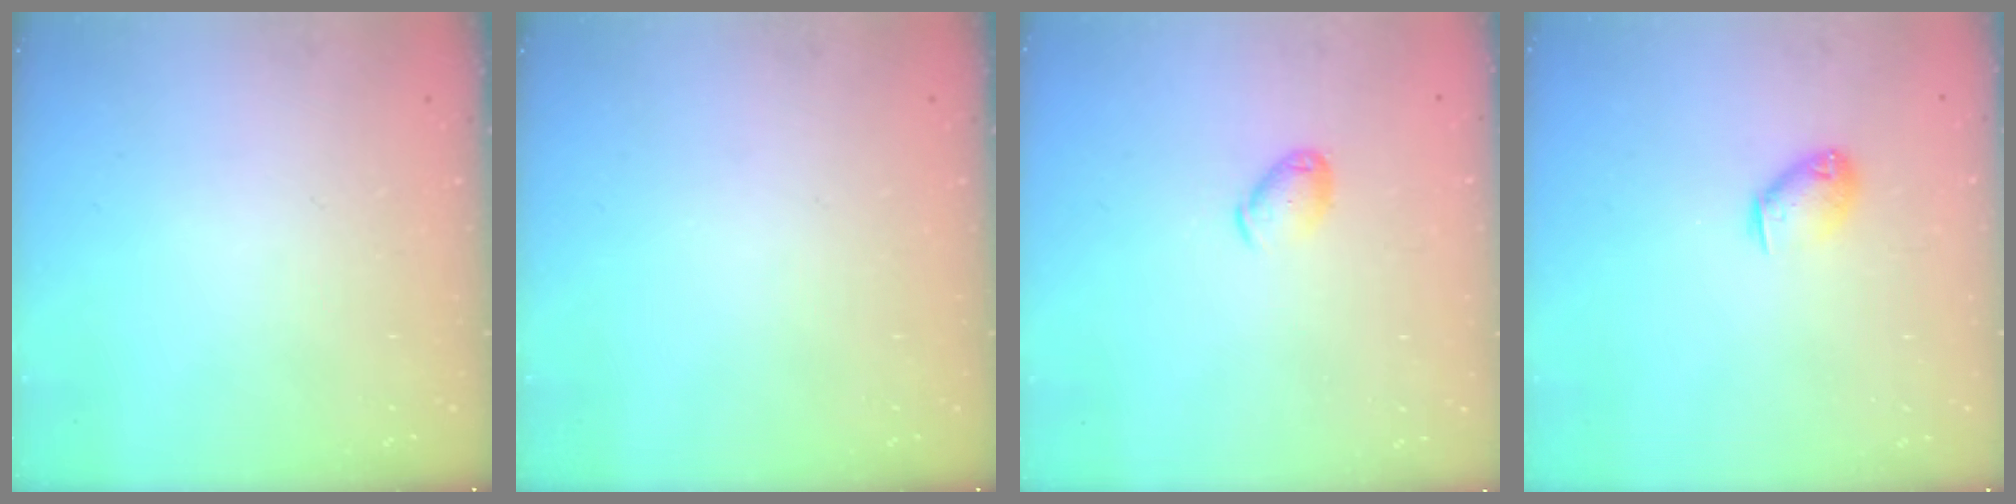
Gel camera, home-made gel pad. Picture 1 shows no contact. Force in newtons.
{"total": 0.0}
{"total": 6.9, "press": 6.8, "slide": 1.2}
{"total": 7.6, "press": 7.5, "slide": 1.4}